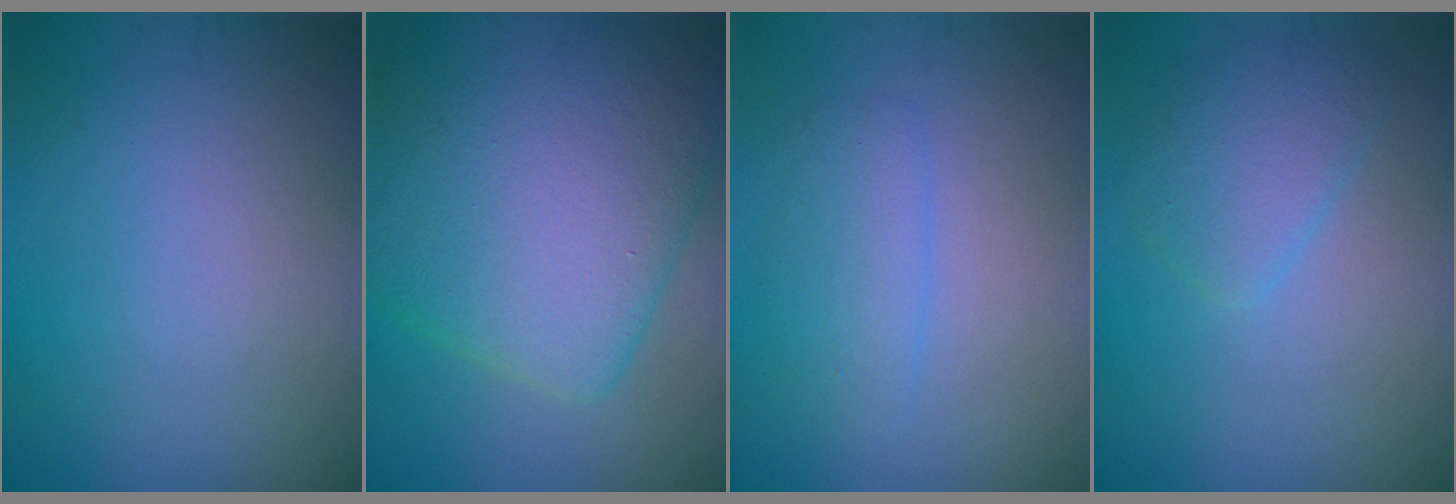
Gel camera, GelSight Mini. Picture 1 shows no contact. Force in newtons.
{"total": 12.9, "press": 12.9, "slide": 0.4}
{"total": 2.2, "press": 2.2, "slide": 0.1}
{"total": 2.7, "press": 2.7, "slide": 0.2}